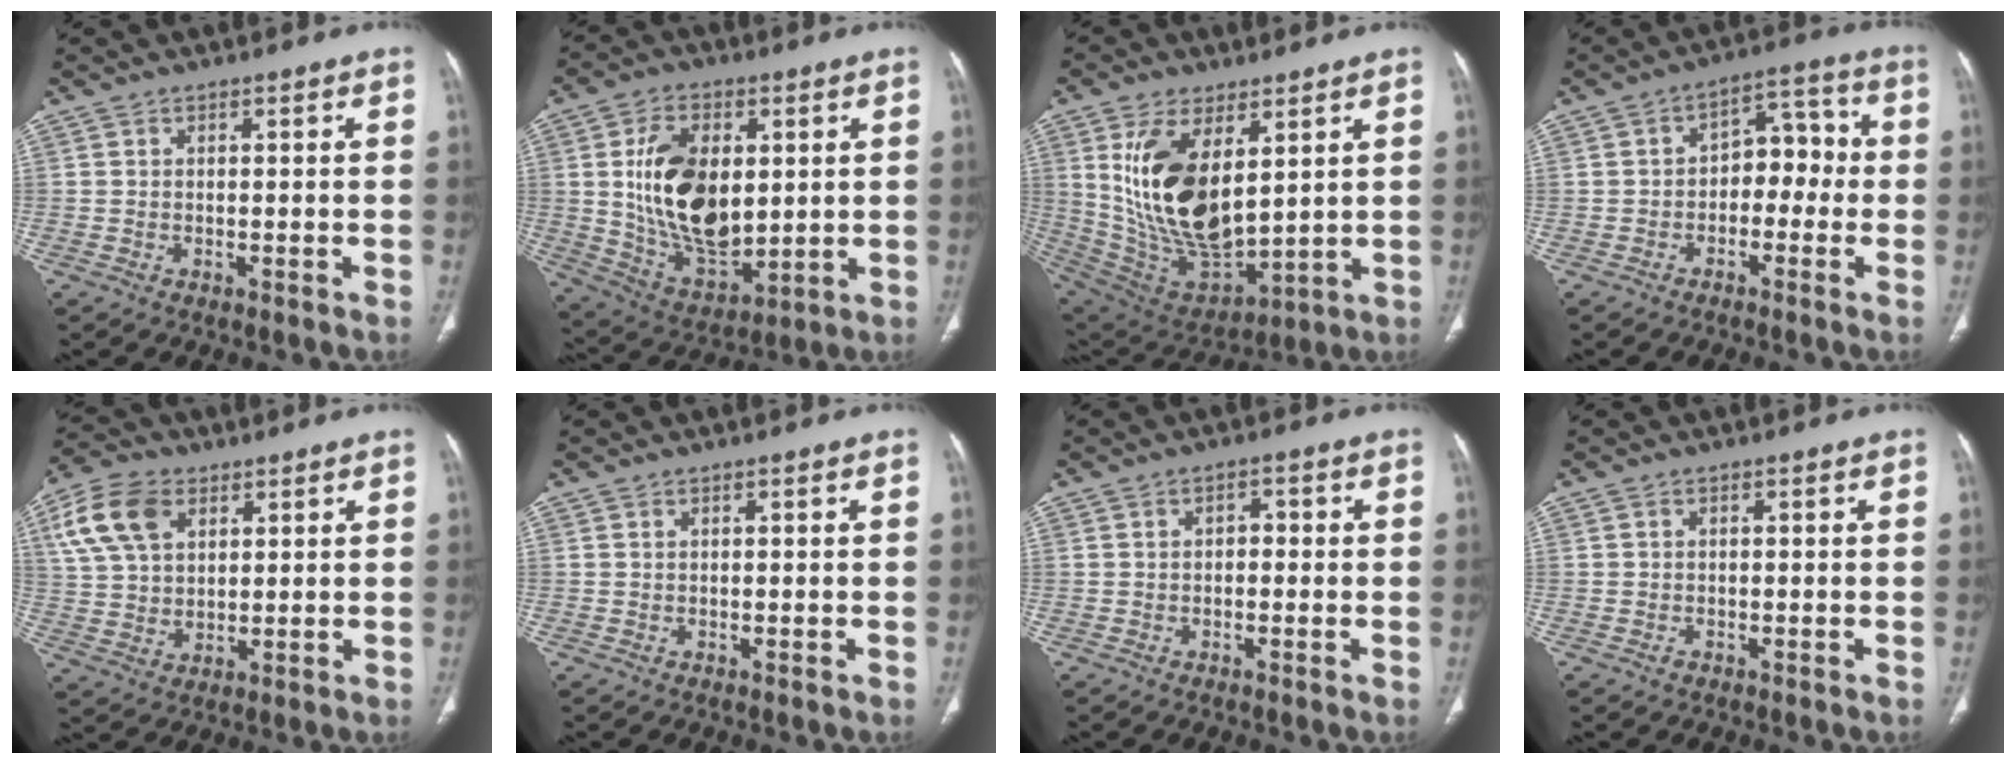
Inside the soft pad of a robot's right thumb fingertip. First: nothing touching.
{"total": 18.6, "force": [2.6, 11.2, 14.7], "torque": [-0.230, -0.019, 0.061]}
{"total": 20.0, "force": [5.5, 10.2, 16.2], "torque": [-0.291, -0.030, 0.128]}
{"total": 7.8, "force": [-1.3, 5.3, 5.5], "torque": [-0.043, 0.042, -0.033]}
{"total": 12.5, "force": [5.1, 8.1, 8.0], "torque": [-0.149, -0.001, 0.100]}
{"total": 0.0}
{"total": 1.9, "force": [-0.1, 1.3, 1.4], "torque": [-0.013, 0.011, -0.006]}
{"total": 0.8, "force": [-0.5, 0.6, 0.3], "torque": [-0.004, 0.001, -0.010]}